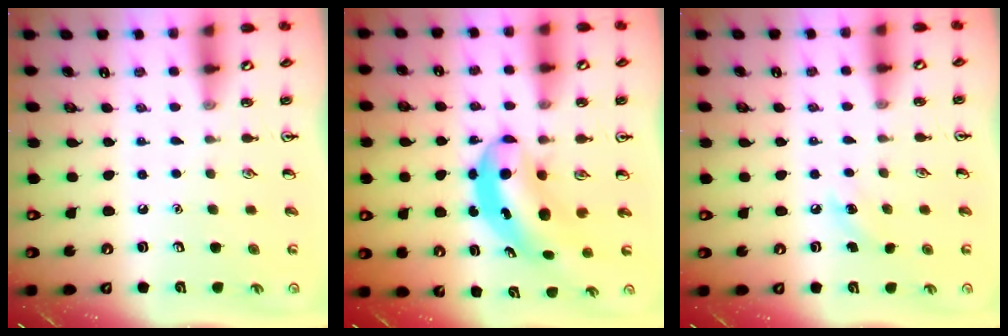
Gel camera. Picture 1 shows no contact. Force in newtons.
{"total": 6.7, "press": 6.5, "slide": 1.4}
{"total": 5.1, "press": 4.9, "slide": 1.5}